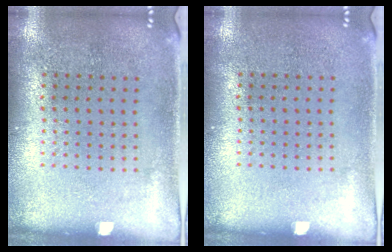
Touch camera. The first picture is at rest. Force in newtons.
{"total": 0.0}